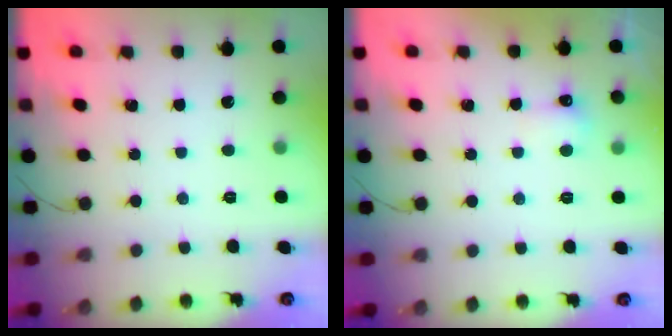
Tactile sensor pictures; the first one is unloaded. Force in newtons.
{"total": 4.1, "press": 3.9, "slide": 1.1}